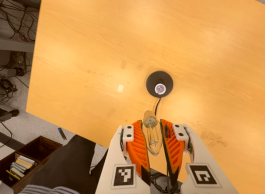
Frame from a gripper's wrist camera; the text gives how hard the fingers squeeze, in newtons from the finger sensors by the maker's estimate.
{"total": 21.3, "left": 24.6, "right": 18.0}